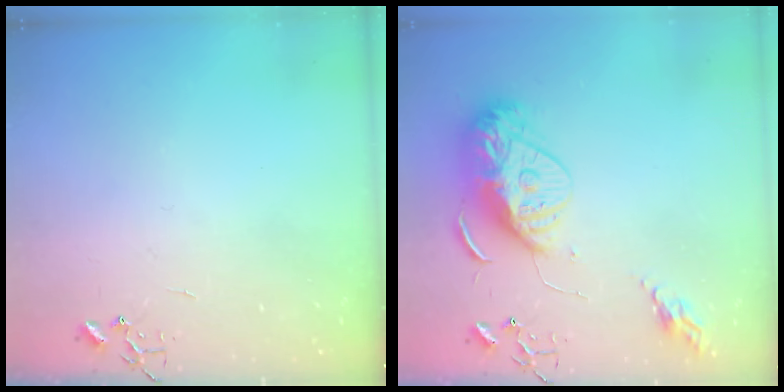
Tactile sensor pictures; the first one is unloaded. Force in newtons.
{"total": 15.7, "press": 15.6, "slide": 1.4}